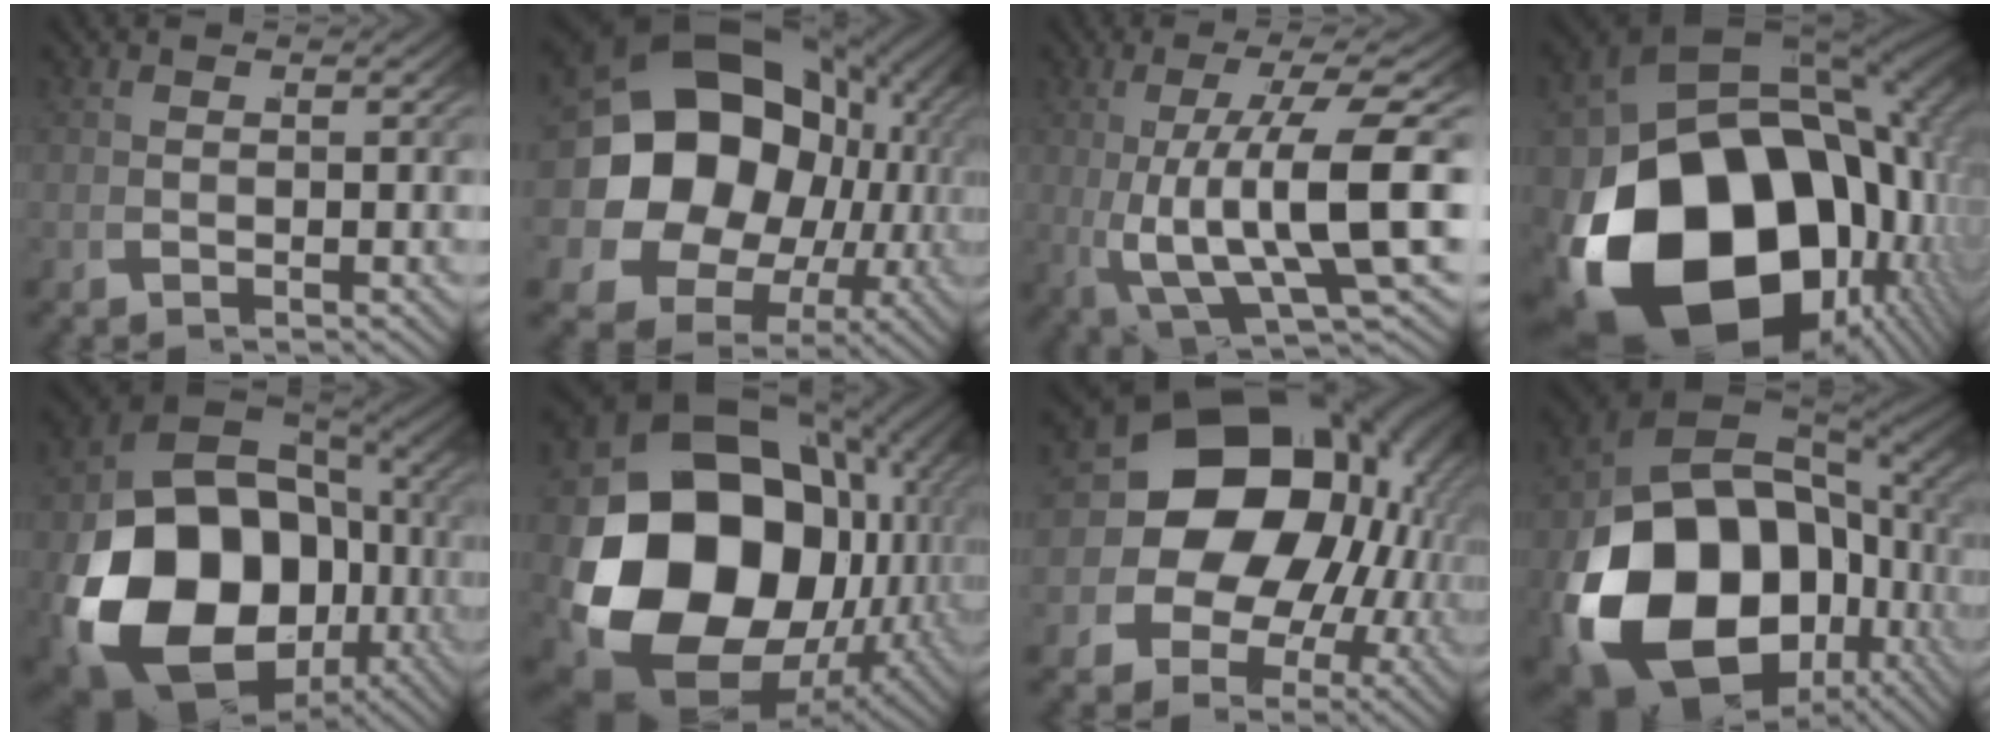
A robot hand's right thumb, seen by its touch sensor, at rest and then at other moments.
{"total": 25.7, "force": [1.4, 19.7, 16.3], "torque": [-0.317, -0.035, 0.021]}
{"total": 15.6, "force": [-2.2, 9.2, 12.4], "torque": [-0.265, -0.050, -0.001]}
{"total": 30.6, "force": [-4.3, 20.1, 22.7], "torque": [-0.418, -0.088, -0.029]}
{"total": 21.1, "force": [-3.2, 14.0, 15.5], "torque": [-0.332, -0.069, -0.014]}
{"total": 28.0, "force": [-1.2, 19.2, 20.4], "torque": [-0.372, -0.066, 0.007]}
{"total": 21.4, "force": [2.3, 15.7, 14.3], "torque": [-0.255, -0.032, 0.039]}
{"total": 23.8, "force": [-3.7, 15.7, 17.5], "torque": [-0.363, -0.083, -0.014]}